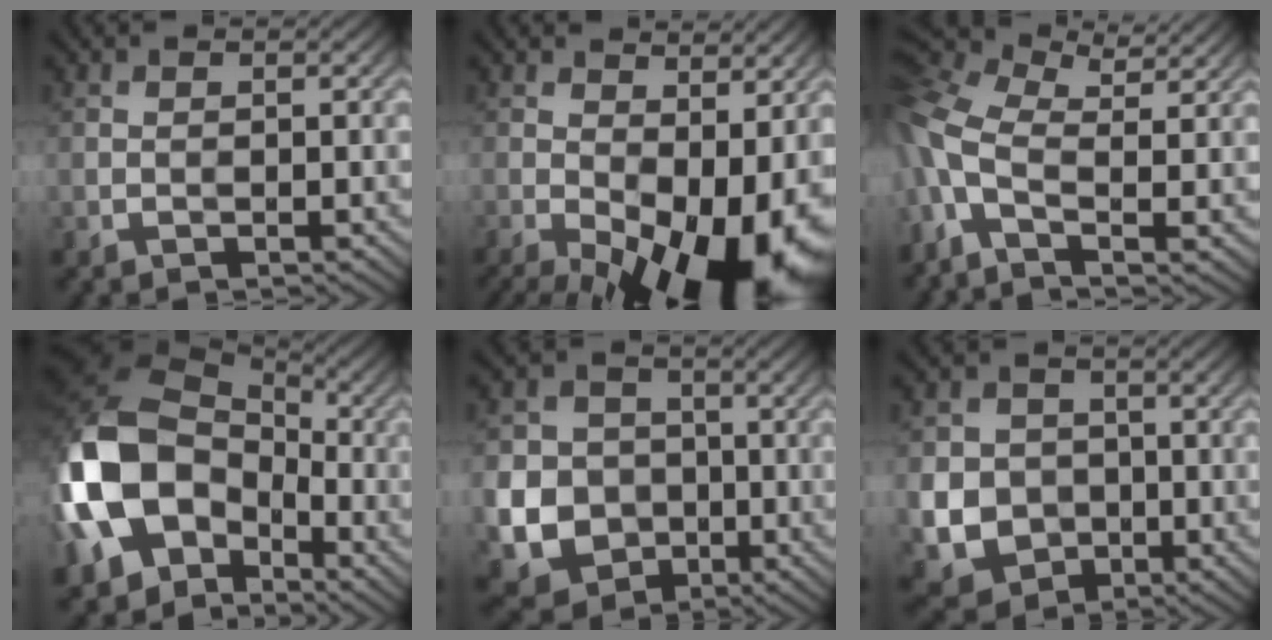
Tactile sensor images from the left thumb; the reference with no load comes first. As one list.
[{"total": 17.1, "force": [-4.7, 8.6, 14.0], "torque": [-0.210, -0.019, -0.042]}, {"total": 11.3, "force": [0.6, 5.5, 9.8], "torque": [-0.269, 0.001, 0.006]}, {"total": 15.8, "force": [-3.5, 12.2, 9.4], "torque": [-0.242, -0.017, -0.070]}, {"total": 10.5, "force": [-2.0, 9.7, 3.5], "torque": [-0.108, -0.027, -0.057]}, {"total": 8.1, "force": [-1.0, 7.6, 2.7], "torque": [-0.082, -0.021, -0.032]}]